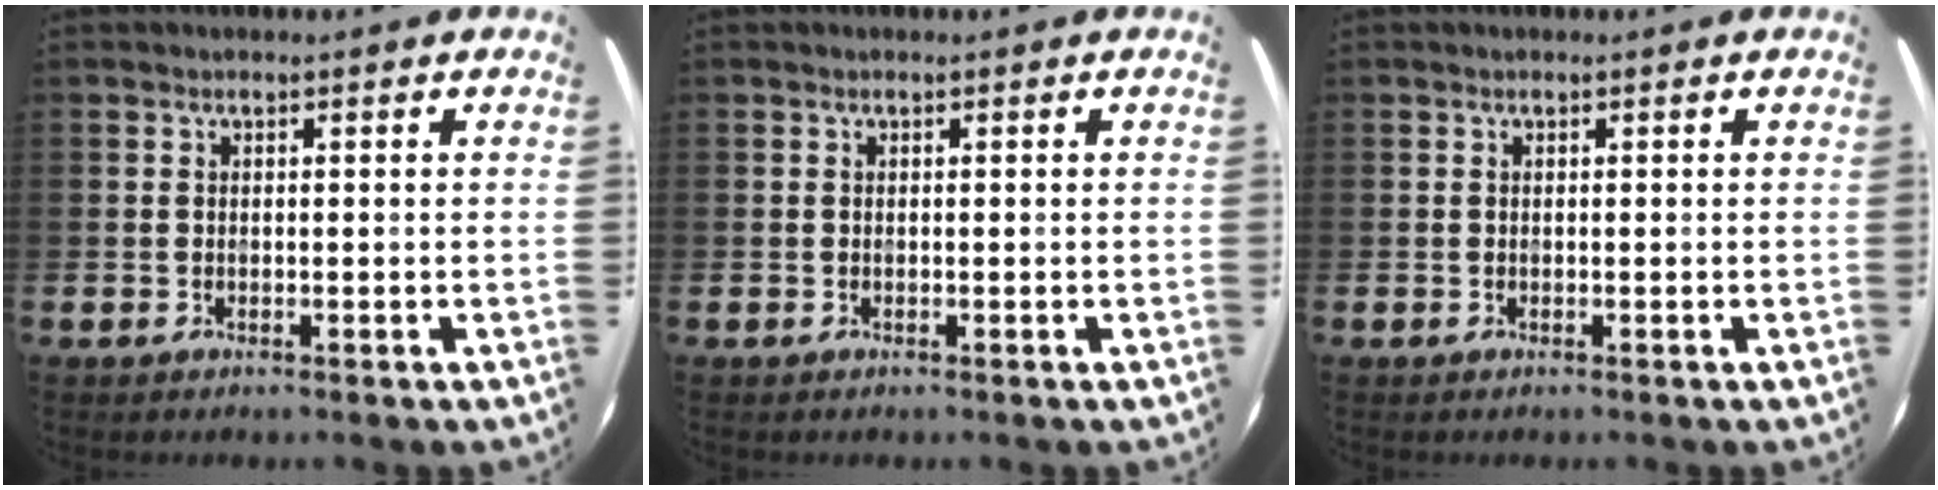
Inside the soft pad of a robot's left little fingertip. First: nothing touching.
{"total": 0.0}
{"total": 0.0}